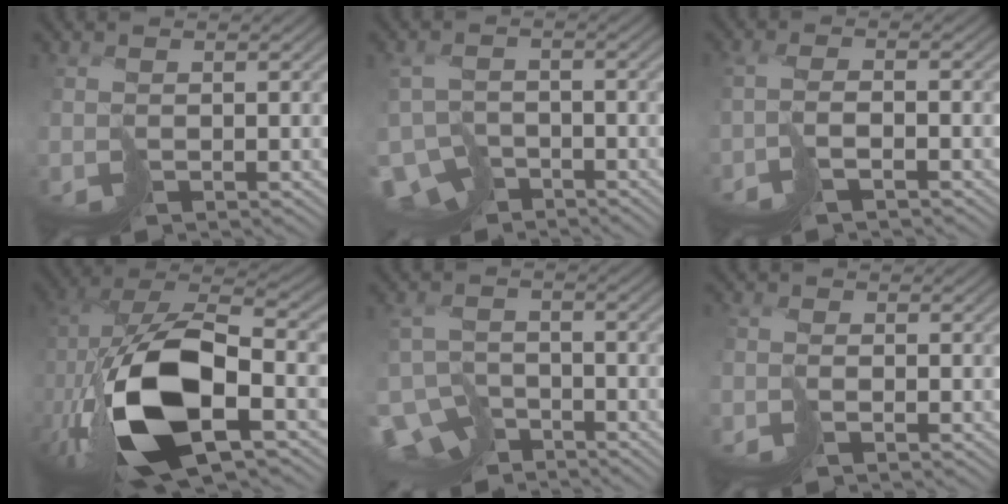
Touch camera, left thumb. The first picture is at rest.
{"total": 5.6, "force": [-4.3, 2.9, 2.1], "torque": [-0.039, -0.016, -0.075]}
{"total": 2.4, "force": [-1.8, -0.4, 1.6], "torque": [-0.027, 0.008, -0.039]}
{"total": 18.0, "force": [-5.5, 7.0, 15.7], "torque": [-0.333, -0.002, -0.093]}
{"total": 7.2, "force": [-5.8, 3.3, 2.6], "torque": [-0.046, -0.014, -0.102]}
{"total": 1.4, "force": [-1.4, 0.0, 0.1], "torque": [0.013, 0.010, -0.030]}